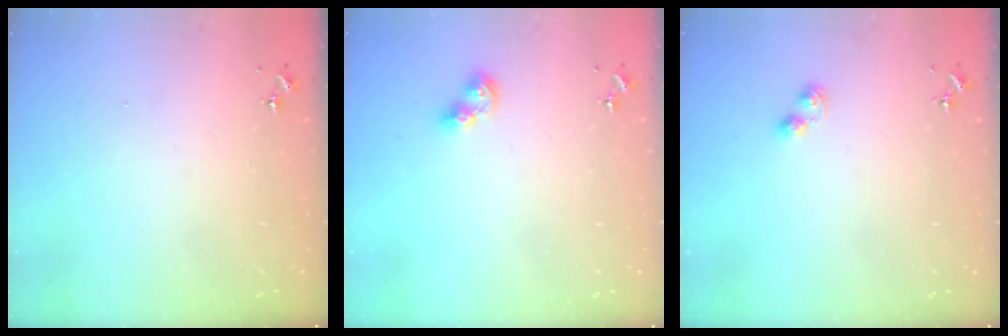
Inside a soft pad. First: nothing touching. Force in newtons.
{"total": 7.9, "press": 7.9, "slide": 0.9}
{"total": 3.7, "press": 3.7, "slide": 0.6}